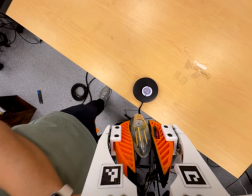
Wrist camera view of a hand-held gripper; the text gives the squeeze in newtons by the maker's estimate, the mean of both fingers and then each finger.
{"total": 20.6, "left": 22.3, "right": 18.8}